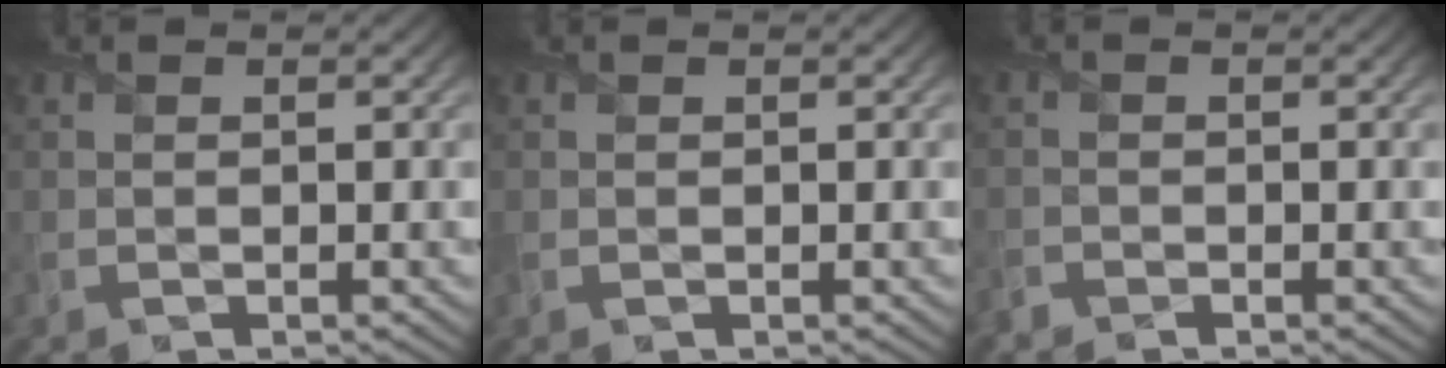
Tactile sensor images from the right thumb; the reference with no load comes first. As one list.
[{"total": 0.8, "force": [0.0, 0.6, 0.5], "torque": [-0.017, -0.001, 0.001]}, {"total": 1.3, "force": [-1.2, 0.4, 0.0], "torque": [-0.002, -0.002, -0.028]}]